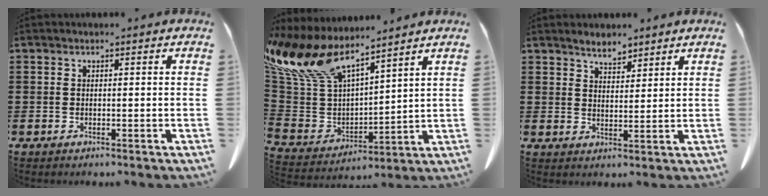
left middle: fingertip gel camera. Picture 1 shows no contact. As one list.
[{"total": 11.7, "force": [9.3, 4.2, 5.8], "torque": [-0.156, -0.053, 0.169]}, {"total": 3.2, "force": [3.0, 1.0, 0.5], "torque": [-0.018, -0.002, 0.057]}]